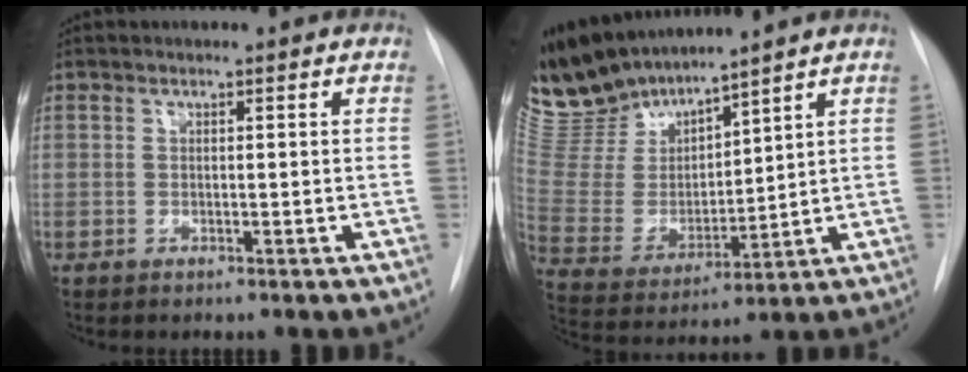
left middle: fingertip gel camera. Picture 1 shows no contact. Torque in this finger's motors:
{"motor_torque": [1.12, -1.02, 0.46, 0.20]}